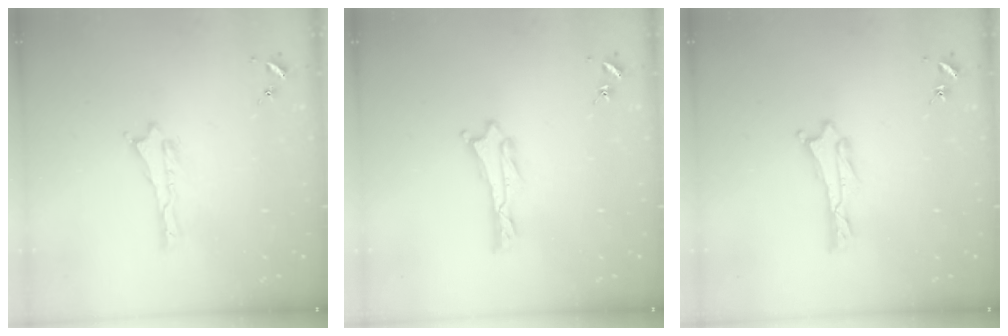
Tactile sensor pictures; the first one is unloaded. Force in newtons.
{"total": 0.6, "press": 0.6, "slide": 0.1}
{"total": 0.6, "press": 0.6, "slide": 0.1}